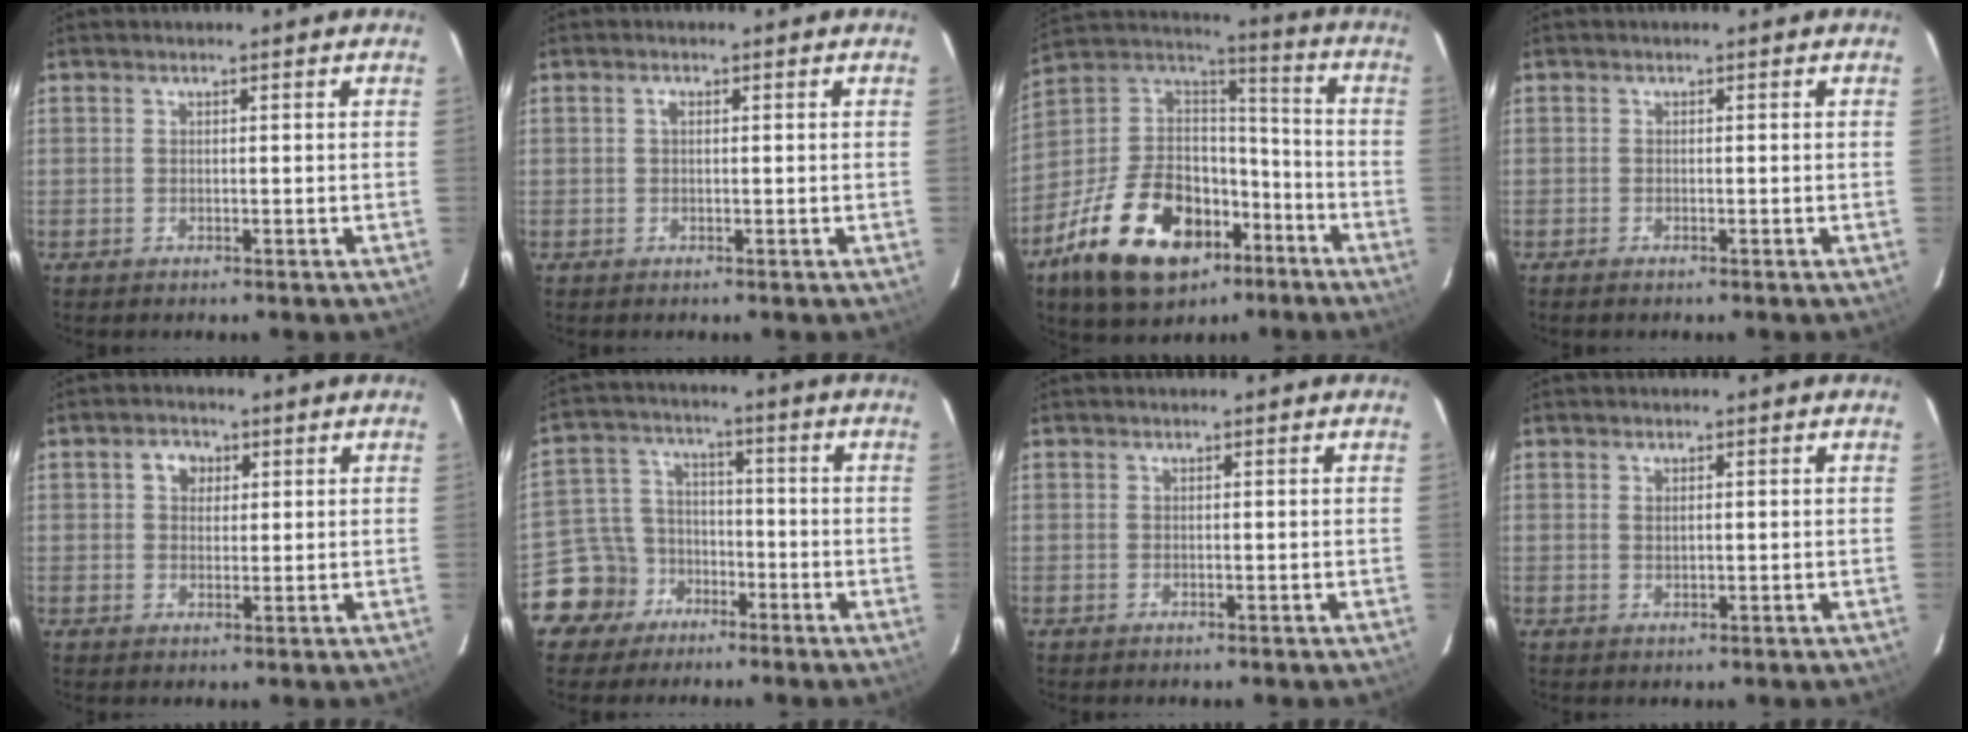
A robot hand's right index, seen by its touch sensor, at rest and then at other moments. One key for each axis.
{"total": 0.8, "fx": 0.2, "fy": 0.5, "fz": 0.6, "tx": -0.012, "ty": 0.004, "tz": 0.001}
{"total": 27.0, "fx": -14.4, "fy": 15.8, "fz": 16.5, "tx": -0.334, "ty": 0.019, "tz": -0.226}
{"total": 0.7, "fx": -0.6, "fy": 0.2, "fz": 0.3, "tx": -0.008, "ty": -0.003, "tz": -0.013}
{"total": 3.3, "fx": 1.1, "fy": 2.8, "fz": 1.4, "tx": -0.019, "ty": 0.012, "tz": 0.019}
{"total": 9.6, "fx": -5.7, "fy": 7.6, "fz": 1.0, "tx": -0.046, "ty": 0.032, "tz": -0.093}
{"total": 0.0}
{"total": 1.1, "fx": 0.4, "fy": 0.6, "fz": 0.8, "tx": -0.015, "ty": 0.001, "tz": 0.007}